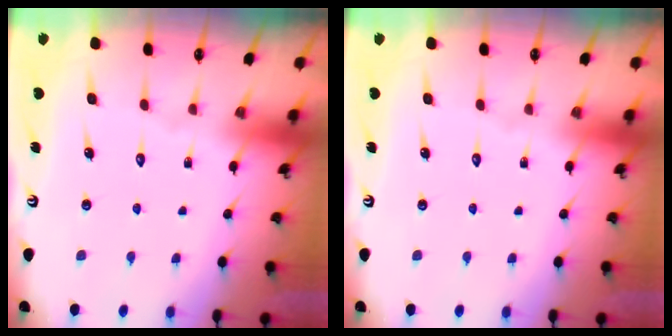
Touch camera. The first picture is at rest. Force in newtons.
{"total": 0.0}